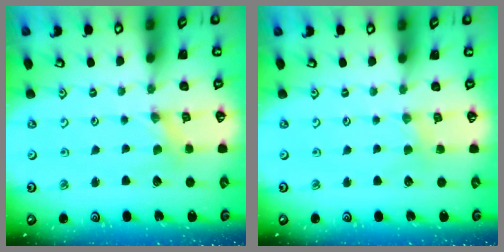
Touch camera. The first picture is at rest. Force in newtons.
{"total": 1.8, "press": 1.7, "slide": 0.2}